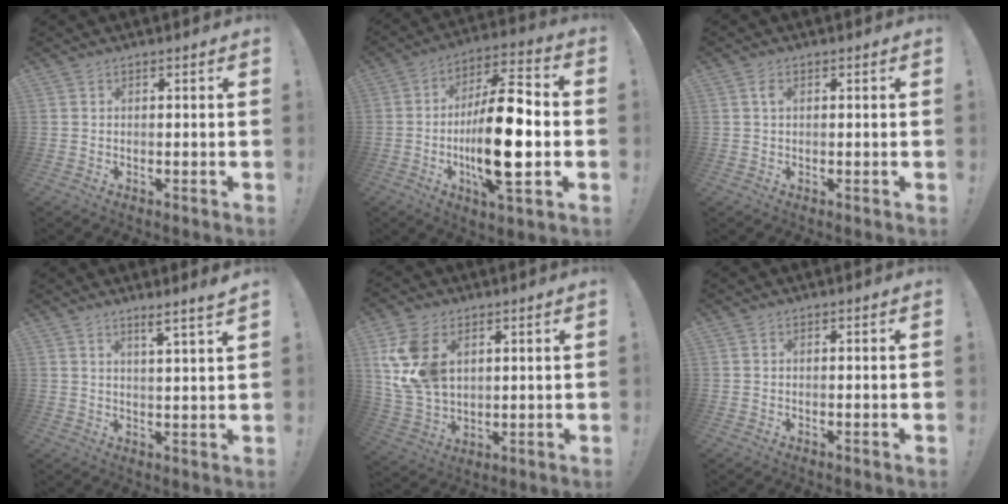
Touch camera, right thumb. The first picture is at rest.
{"total": 22.0, "force": [-3.4, 7.1, 20.5], "torque": [-0.365, 0.008, -0.055]}
{"total": 1.8, "force": [0.5, 0.8, 1.6], "torque": [-0.025, 0.000, 0.005]}
{"total": 4.7, "force": [3.6, -0.7, 2.9], "torque": [-0.033, -0.029, 0.054]}
{"total": 14.8, "force": [4.9, 10.4, 9.3], "torque": [-0.173, -0.020, 0.099]}
{"total": 0.5, "force": [-0.1, -0.2, 0.5], "torque": [-0.008, 0.000, -0.002]}